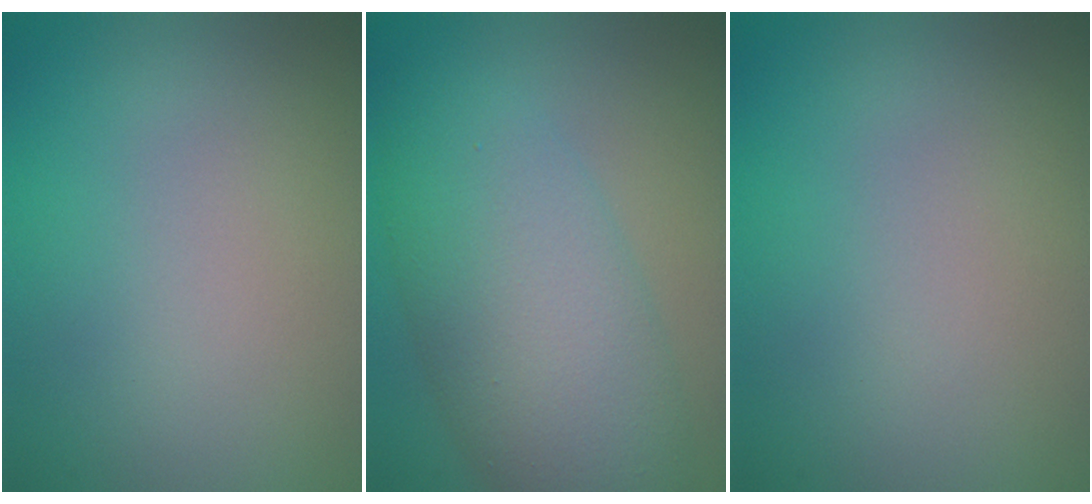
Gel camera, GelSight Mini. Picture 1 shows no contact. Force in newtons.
{"total": 7.8, "press": 7.8, "slide": 0.3}
{"total": 0.0}